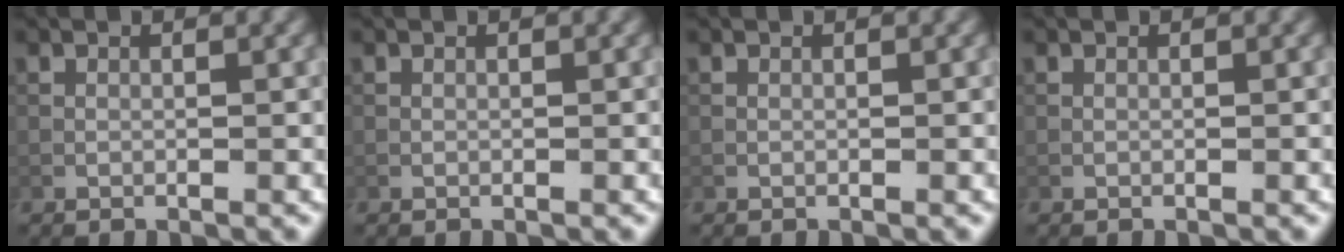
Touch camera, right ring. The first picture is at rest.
{"total": 0.0}
{"total": 0.0}
{"total": 0.0}